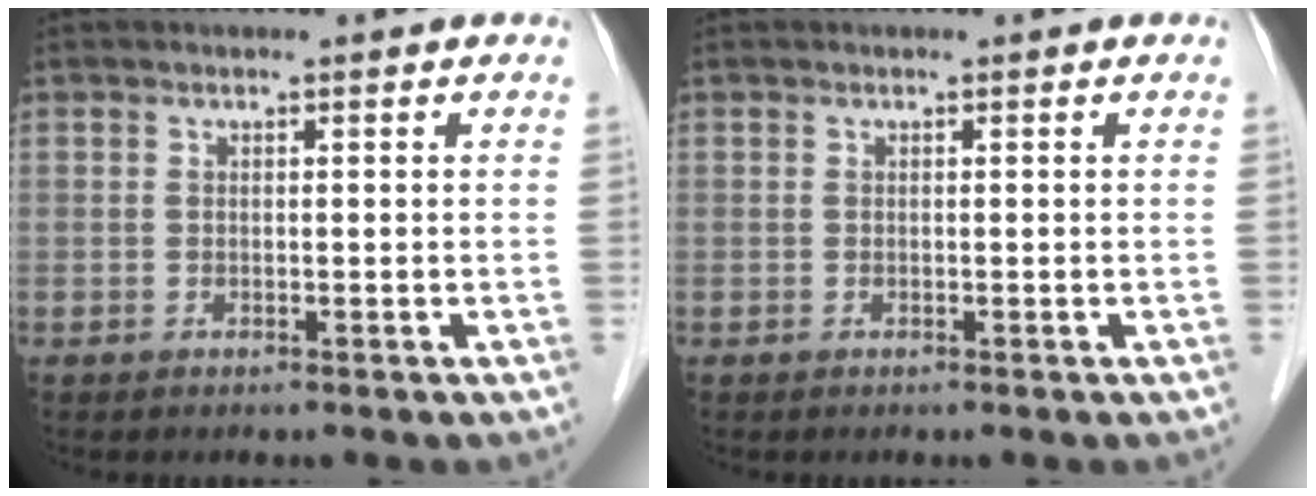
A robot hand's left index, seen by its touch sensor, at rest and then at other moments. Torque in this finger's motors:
{"motor_torque": [0.01, -0.01, 0.00, 0.00]}